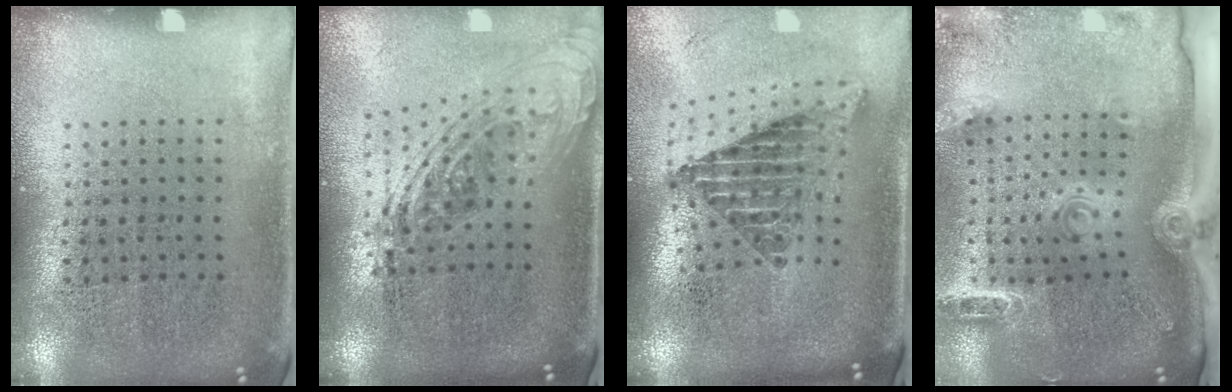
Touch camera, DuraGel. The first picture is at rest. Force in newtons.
{"total": 2.1, "press": 1.5, "slide": 1.5}
{"total": 2.4, "press": 1.7, "slide": 1.8}
{"total": 2.9, "press": 2.0, "slide": 2.0}